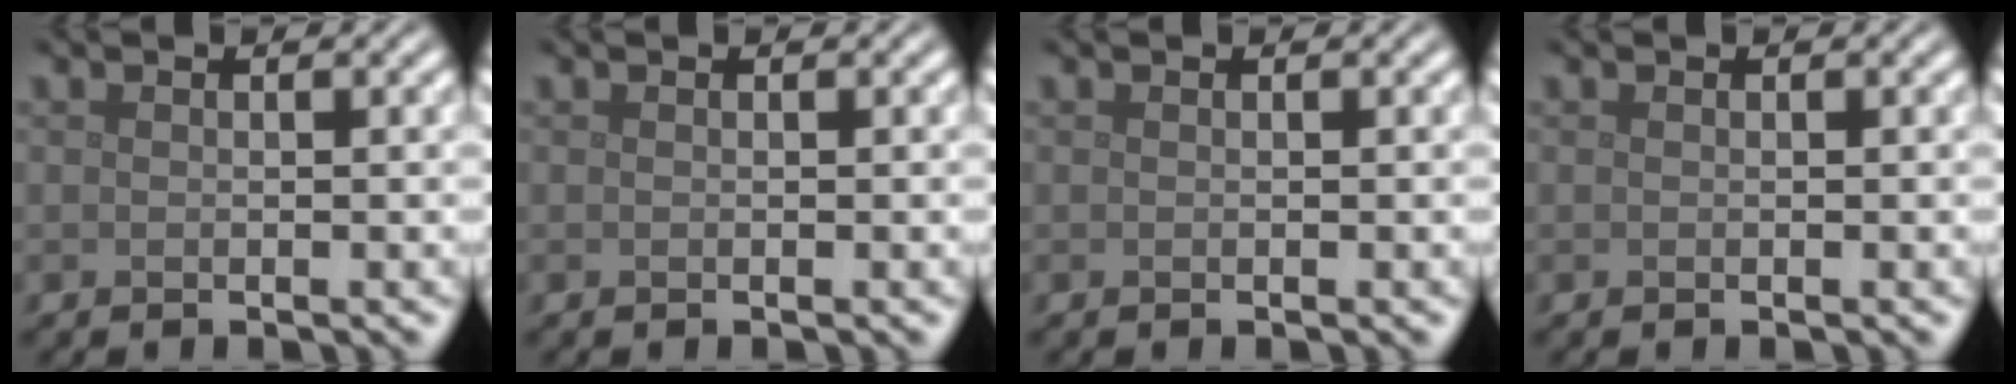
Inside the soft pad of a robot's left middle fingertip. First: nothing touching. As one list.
[{"total": 0.0}, {"total": 0.0}, {"total": 0.0}]